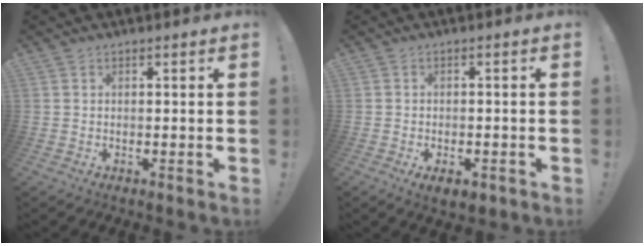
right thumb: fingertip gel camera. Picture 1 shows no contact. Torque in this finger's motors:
{"motor_torque": [0.41, 0.57, 0.03, 0.06, 0.20]}